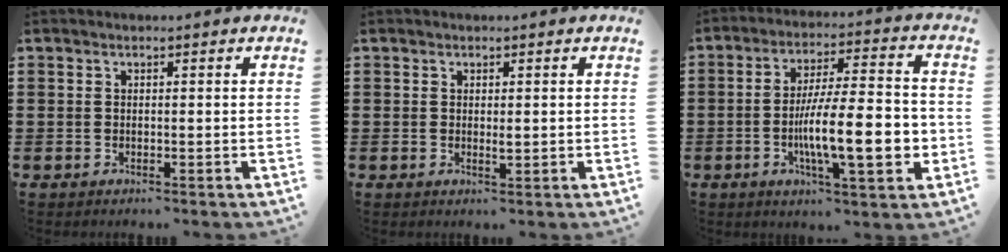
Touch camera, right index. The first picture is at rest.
{"total": 1.2, "force": [0.1, 0.3, 1.2], "torque": [-0.022, 0.000, 0.002]}
{"total": 15.2, "force": [-3.2, 3.8, 14.4], "torque": [-0.231, -0.014, -0.056]}